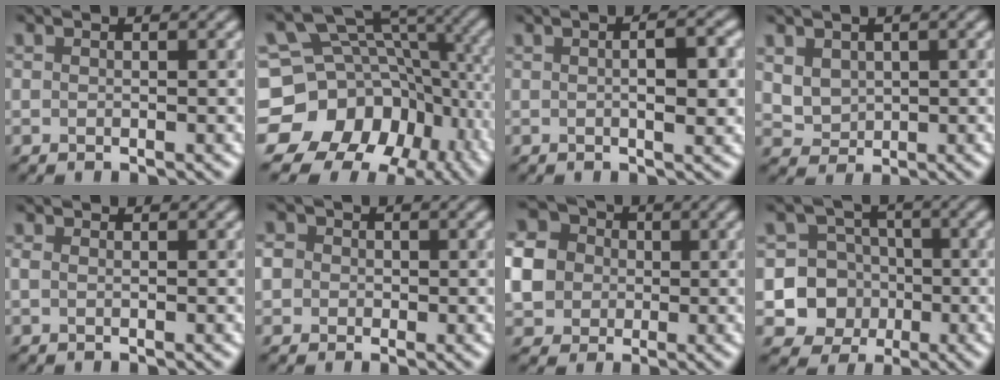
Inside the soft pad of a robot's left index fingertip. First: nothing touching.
{"total": 15.4, "force": [-5.4, 11.9, 8.1], "torque": [-0.167, 0.009, -0.081]}
{"total": 3.2, "force": [0.1, 0.7, 3.1], "torque": [-0.050, 0.002, 0.002]}
{"total": 2.5, "force": [0.8, 1.9, 1.3], "torque": [-0.032, -0.003, 0.021]}
{"total": 0.5, "force": [0.1, 0.3, 0.4], "torque": [-0.013, -0.004, -0.001]}
{"total": 4.7, "force": [0.7, 4.2, 1.9], "torque": [-0.027, 0.032, -0.020]}
{"total": 7.3, "force": [0.0, 6.6, 3.0], "torque": [-0.086, 0.009, -0.014]}
{"total": 9.4, "force": [-2.6, 8.8, 2.0], "torque": [-0.037, -0.006, -0.067]}